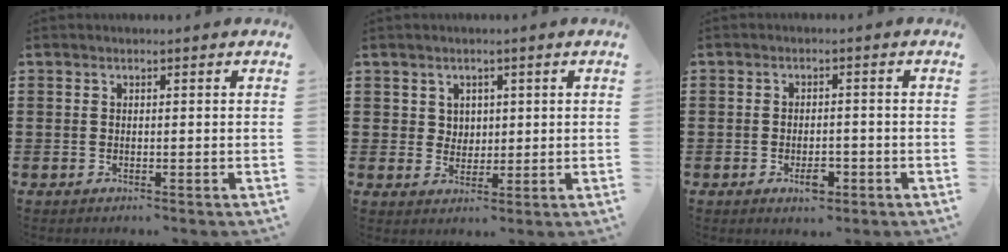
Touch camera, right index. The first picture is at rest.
{"total": 2.8, "force": [1.4, 2.4, 0.5], "torque": [-0.021, 0.011, 0.025]}
{"total": 3.3, "force": [-1.5, 1.5, 2.5], "torque": [-0.044, 0.003, -0.026]}